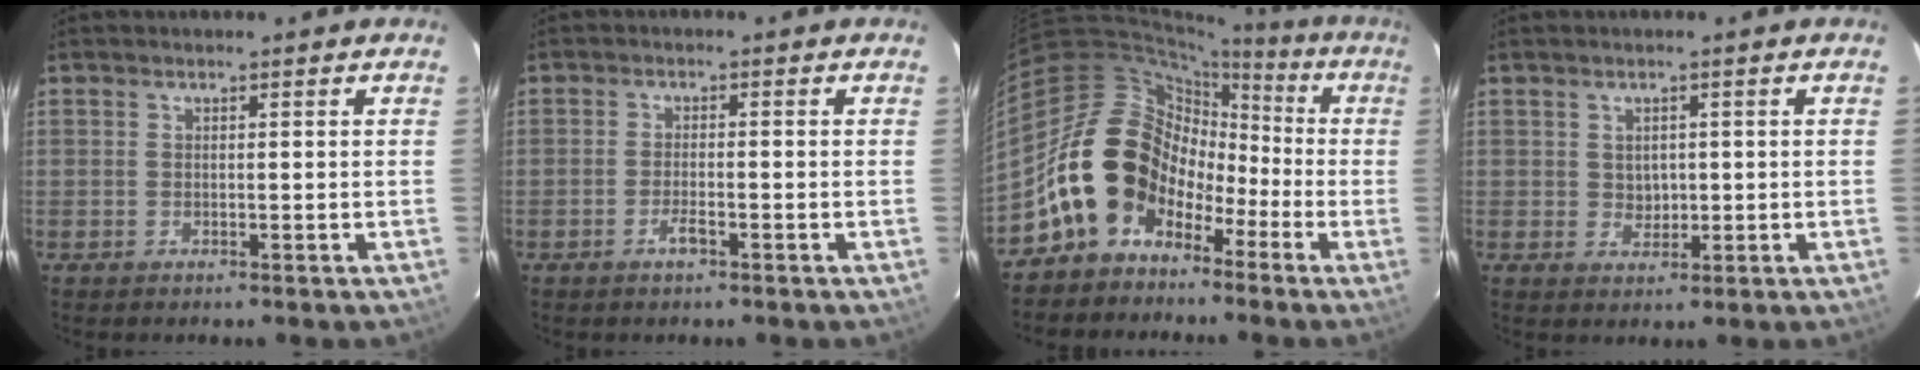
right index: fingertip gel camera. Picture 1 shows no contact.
{"total": 2.4, "force": [-1.4, 0.7, 1.8], "torque": [-0.040, 0.000, -0.028]}
{"total": 14.4, "force": [-6.4, 11.6, 5.8], "torque": [-0.117, 0.032, -0.114]}
{"total": 2.5, "force": [0.3, 2.3, 1.0], "torque": [-0.014, 0.004, 0.010]}